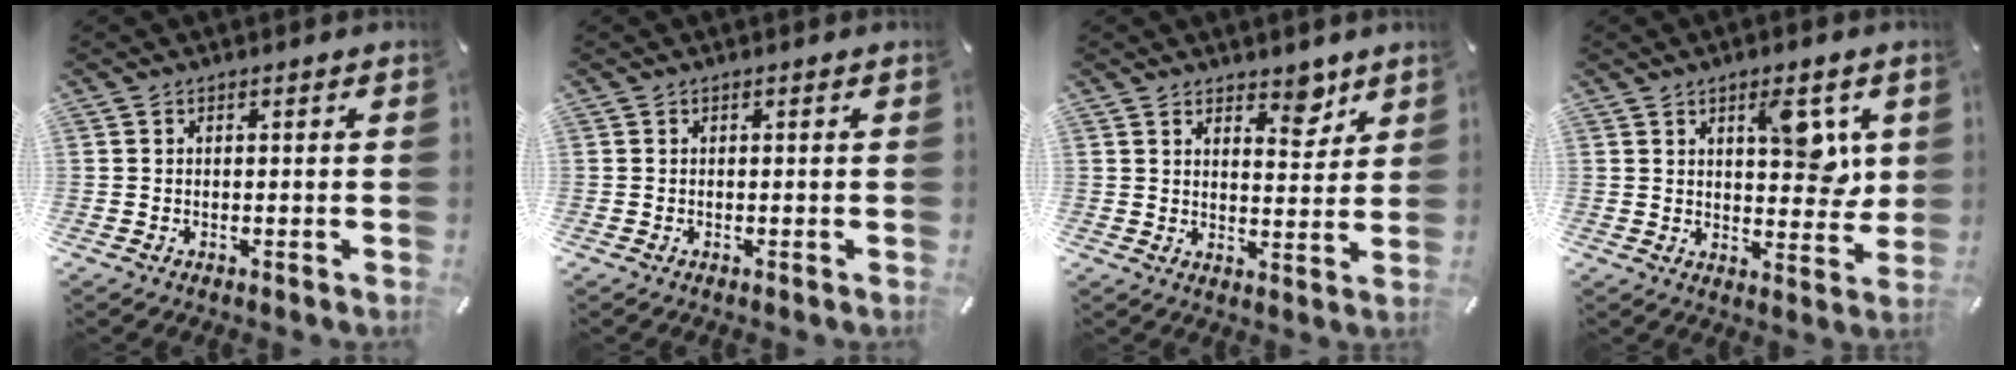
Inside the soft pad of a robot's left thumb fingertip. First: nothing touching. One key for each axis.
{"total": 0.0}
{"total": 6.3, "fx": 4.8, "fy": 3.2, "fz": 2.5, "tx": -0.008, "ty": -0.035, "tz": 0.079}
{"total": 9.9, "fx": 4.2, "fy": 4.7, "fz": 7.7, "tx": -0.087, "ty": -0.022, "tz": 0.063}